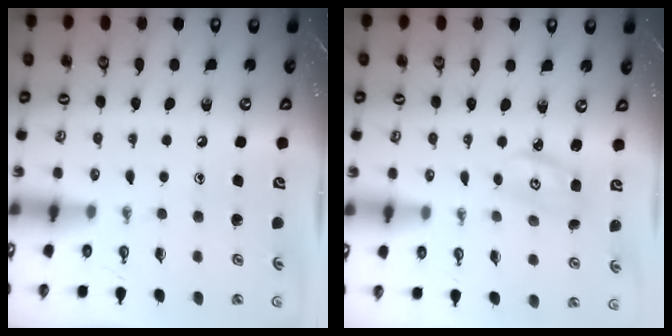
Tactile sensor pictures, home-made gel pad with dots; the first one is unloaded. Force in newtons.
{"total": 2.4, "press": 2.4, "slide": 0.2}